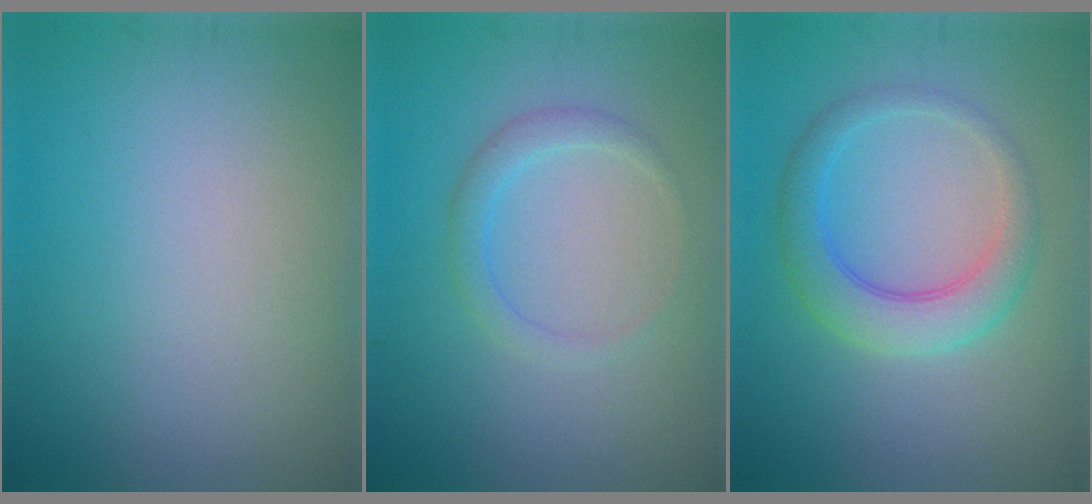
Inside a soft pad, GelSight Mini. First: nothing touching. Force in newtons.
{"total": 1.8, "press": 1.8, "slide": 0.1}
{"total": 4.1, "press": 4.1, "slide": 0.1}